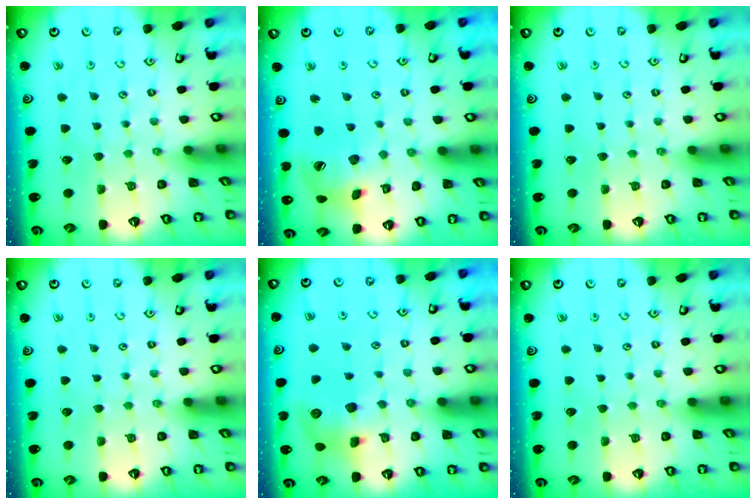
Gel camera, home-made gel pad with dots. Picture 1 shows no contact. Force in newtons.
{"total": 14.8, "press": 14.6, "slide": 2.3}
{"total": 0.0}
{"total": 0.0}
{"total": 8.4, "press": 8.4, "slide": 0.2}
{"total": 0.0}